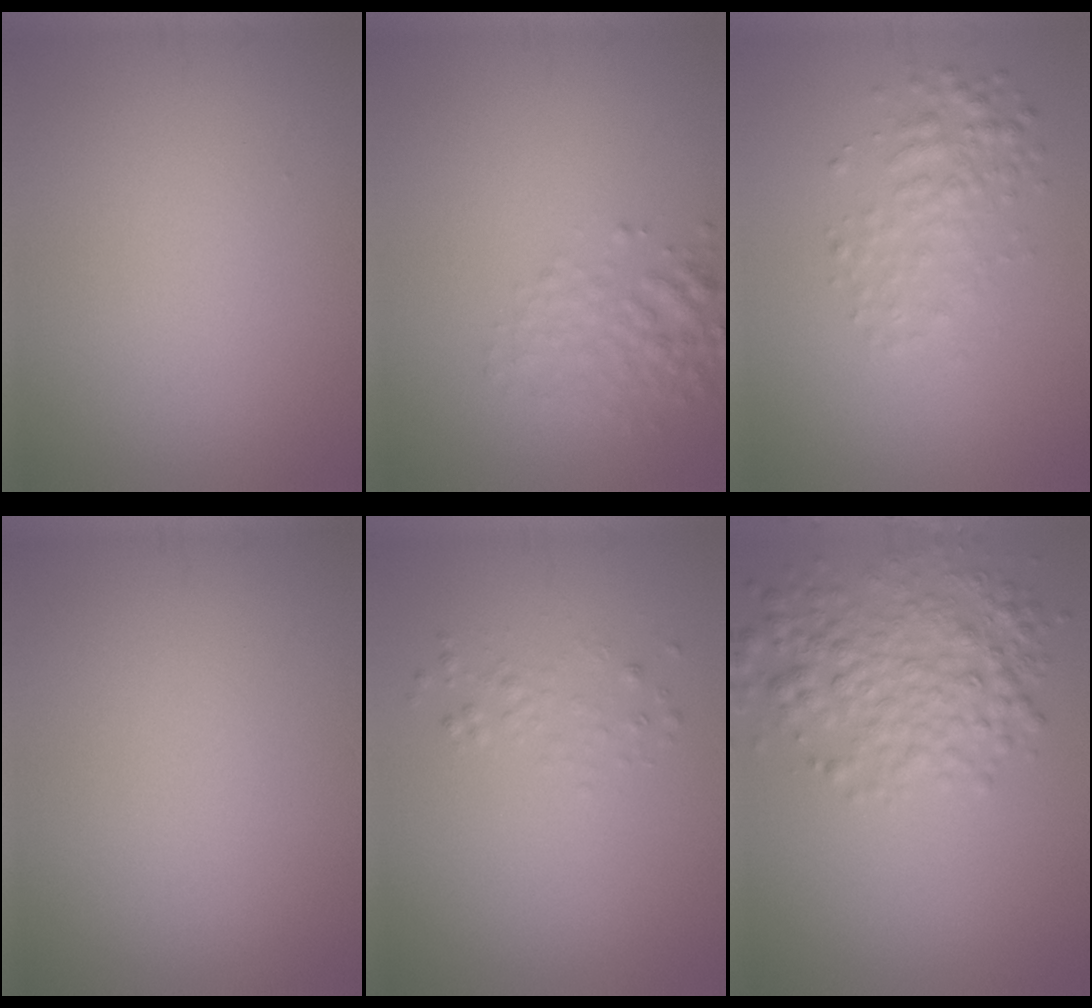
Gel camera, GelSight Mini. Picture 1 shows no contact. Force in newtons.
{"total": 2.6, "press": 2.6, "slide": 0.1}
{"total": 2.6, "press": 2.6, "slide": 0.0}
{"total": 0.0}
{"total": 1.0, "press": 1.0, "slide": 0.0}
{"total": 4.9, "press": 4.9, "slide": 0.1}